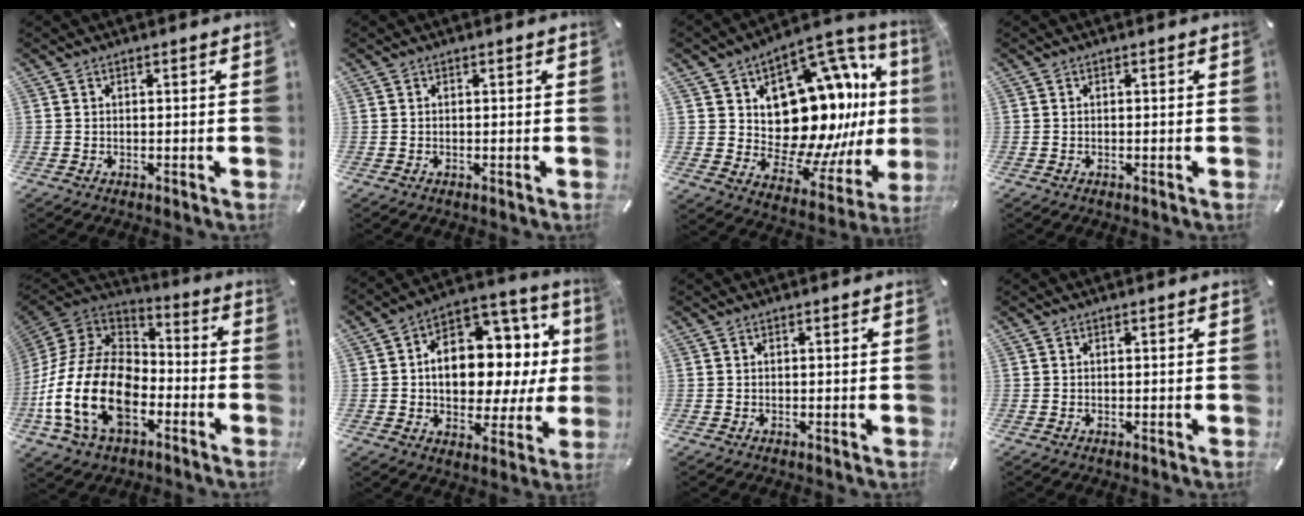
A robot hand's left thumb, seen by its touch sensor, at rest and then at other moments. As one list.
[{"total": 0.0}, {"total": 23.3, "force": [4.6, 16.8, 15.5], "torque": [-0.245, -0.070, 0.123]}, {"total": 0.0}, {"total": 22.9, "force": [-8.6, 14.9, 15.1], "torque": [-0.326, 0.043, -0.144]}, {"total": 15.0, "force": [0.8, 10.9, 10.3], "torque": [-0.156, -0.018, 0.018]}, {"total": 0.0}, {"total": 0.0}]